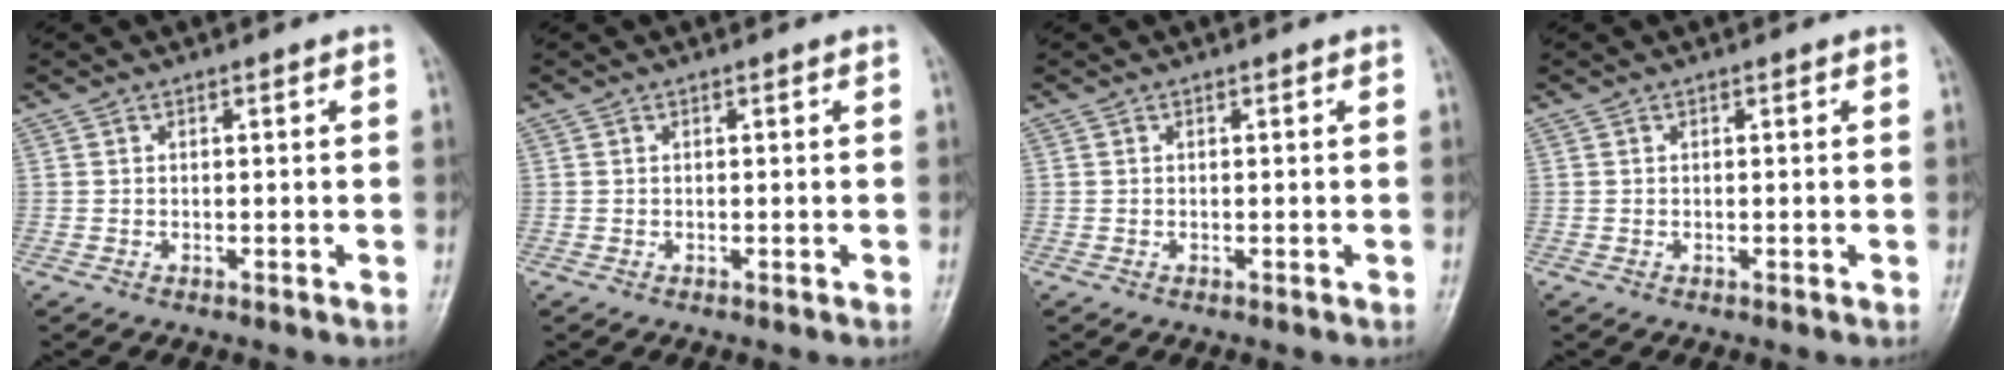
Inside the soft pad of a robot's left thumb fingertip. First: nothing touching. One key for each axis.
{"total": 0.0}
{"total": 0.0}
{"total": 0.0}